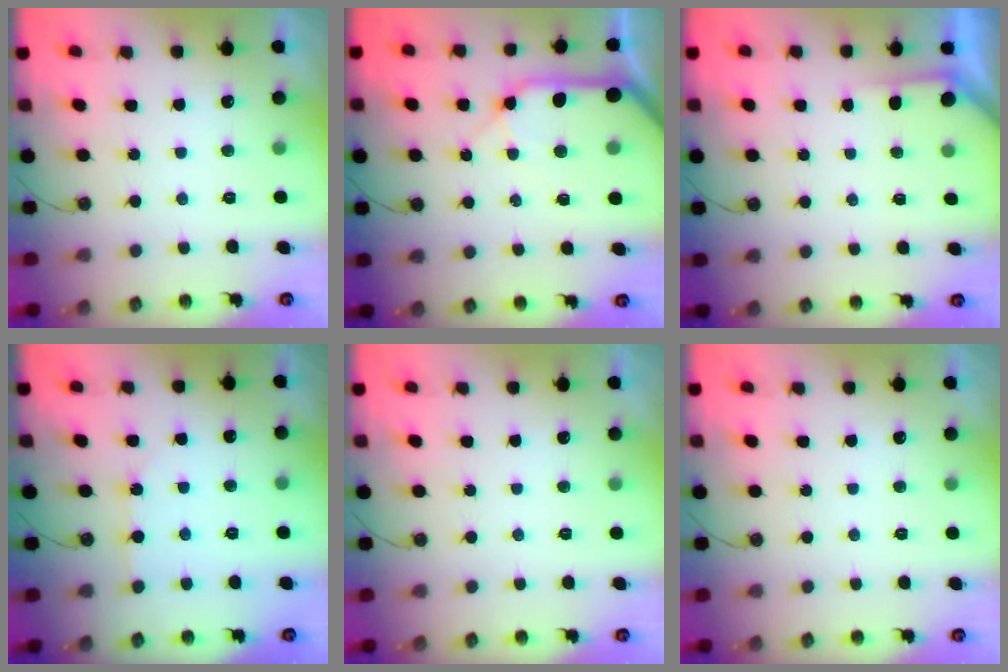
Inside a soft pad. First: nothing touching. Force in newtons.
{"total": 15.0, "press": 14.8, "slide": 2.4}
{"total": 2.7, "press": 2.7, "slide": 0.3}
{"total": 2.7, "press": 2.7, "slide": 0.5}
{"total": 0.0}
{"total": 0.0}